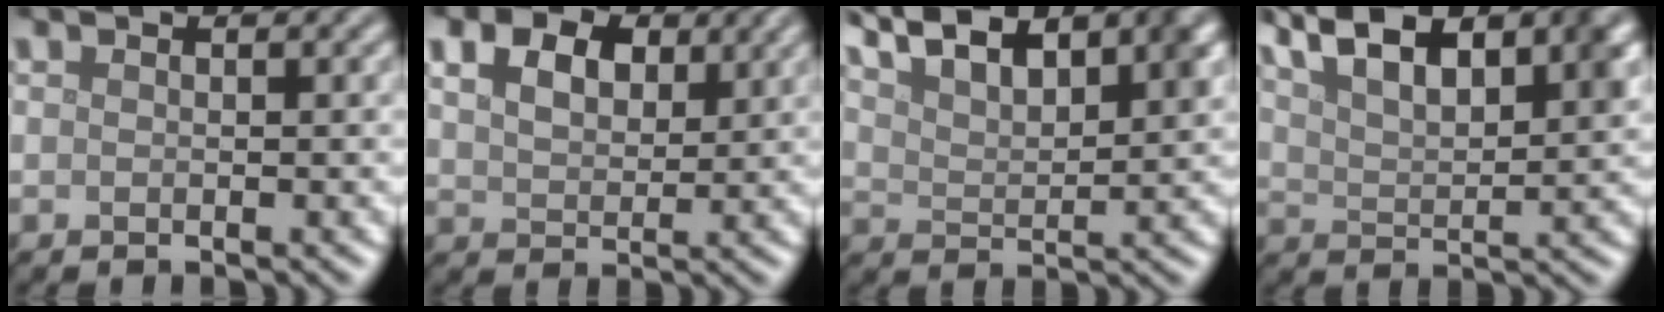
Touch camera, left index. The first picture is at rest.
{"total": 5.3, "force": [2.8, 3.1, 3.2], "torque": [-0.060, 0.010, 0.041]}
{"total": 7.8, "force": [5.4, 2.8, 4.9], "torque": [-0.080, 0.026, 0.074]}
{"total": 8.3, "force": [4.9, 3.1, 5.9], "torque": [-0.104, 0.019, 0.082]}